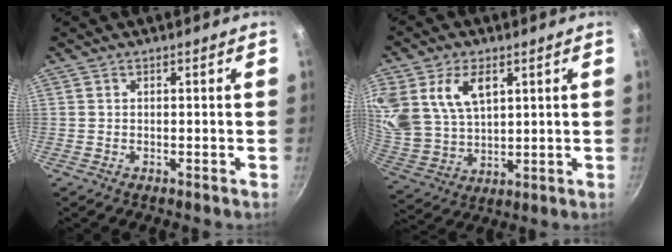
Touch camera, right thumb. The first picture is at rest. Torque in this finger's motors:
{"motor_torque": [0.24, 0.26, 0.89, 0.82, 0.14]}